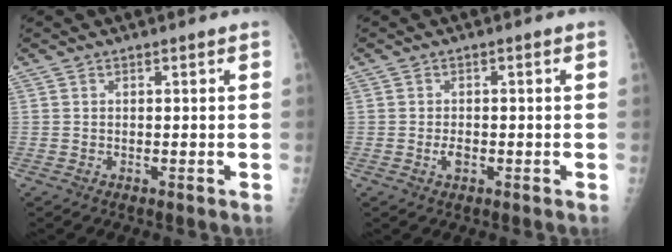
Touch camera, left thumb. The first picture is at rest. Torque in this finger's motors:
{"motor_torque": [-0.05, 0.04, 0.05, 0.00, 0.00]}